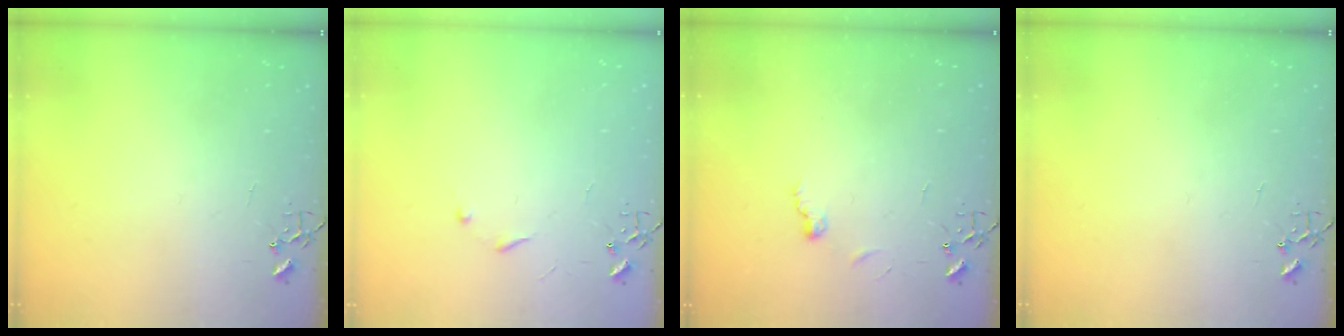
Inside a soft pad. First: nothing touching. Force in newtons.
{"total": 6.0, "press": 6.0, "slide": 0.6}
{"total": 5.5, "press": 5.5, "slide": 0.6}
{"total": 0.0}